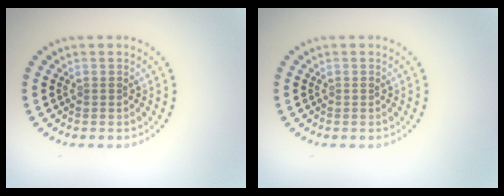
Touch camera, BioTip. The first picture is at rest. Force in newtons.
{"total": 0.0}